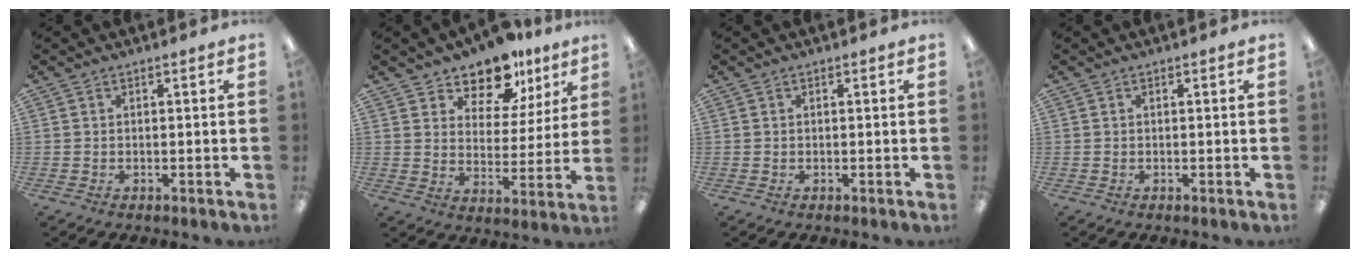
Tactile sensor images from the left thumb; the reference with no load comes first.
{"total": 12.1, "force": [9.9, 5.7, 4.1], "torque": [-0.068, -0.069, 0.182]}
{"total": 0.0}
{"total": 0.0}